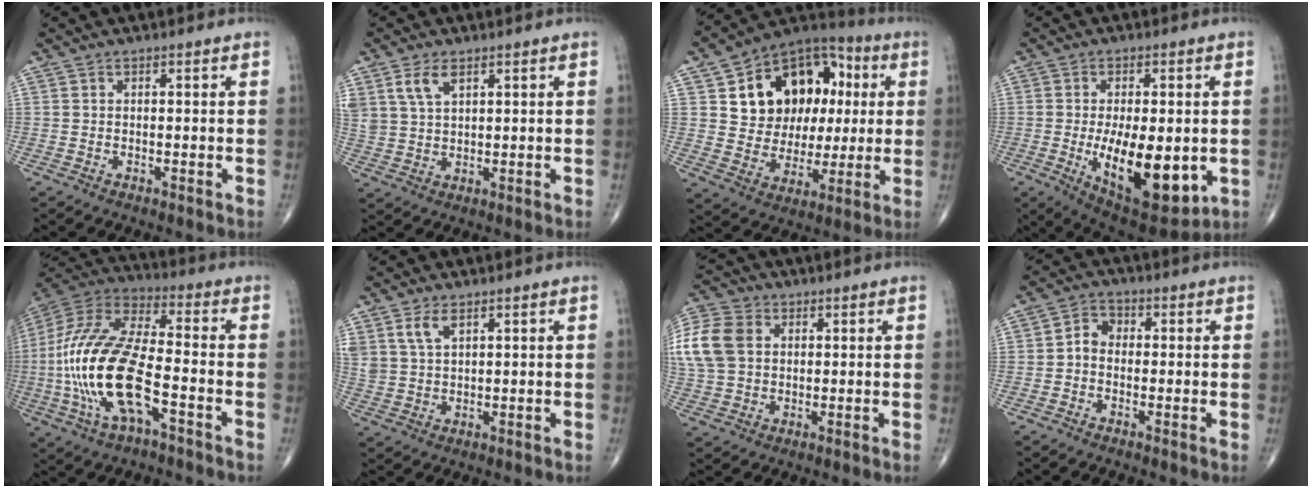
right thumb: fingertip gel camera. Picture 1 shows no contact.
{"total": 5.5, "force": [3.0, 3.0, 3.6], "torque": [-0.072, -0.008, 0.066]}
{"total": 20.2, "force": [4.9, 14.9, 12.7], "torque": [-0.140, 0.016, 0.085]}
{"total": 17.3, "force": [-3.0, 7.5, 15.3], "torque": [-0.228, -0.026, -0.028]}
{"total": 22.2, "force": [-5.5, 8.8, 19.7], "torque": [-0.440, 0.025, -0.096]}
{"total": 5.0, "force": [2.8, 2.6, 3.2], "torque": [-0.063, -0.008, 0.062]}
{"total": 17.2, "force": [3.8, 13.1, 10.4], "torque": [-0.264, 0.029, 0.078]}
{"total": 3.9, "force": [-0.5, 3.2, 2.2], "torque": [-0.024, 0.016, -0.020]}